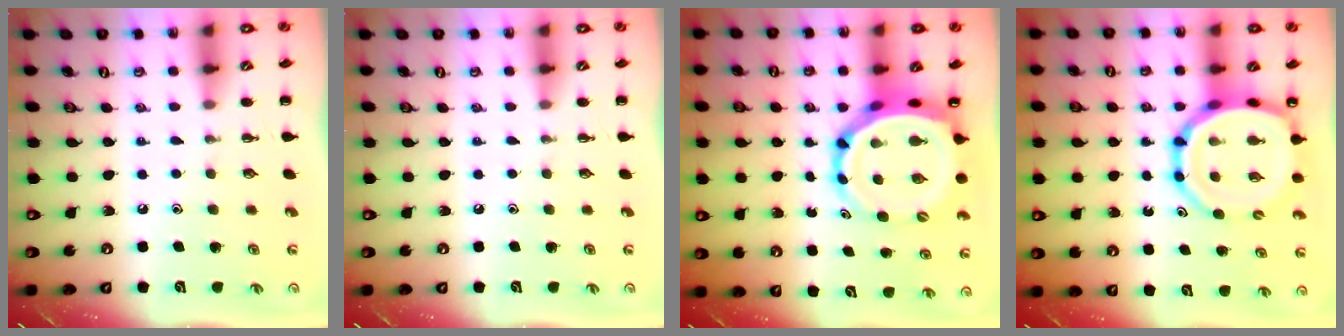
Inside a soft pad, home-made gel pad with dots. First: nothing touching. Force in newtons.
{"total": 0.0}
{"total": 9.2, "press": 8.7, "slide": 2.8}
{"total": 15.9, "press": 15.4, "slide": 3.9}